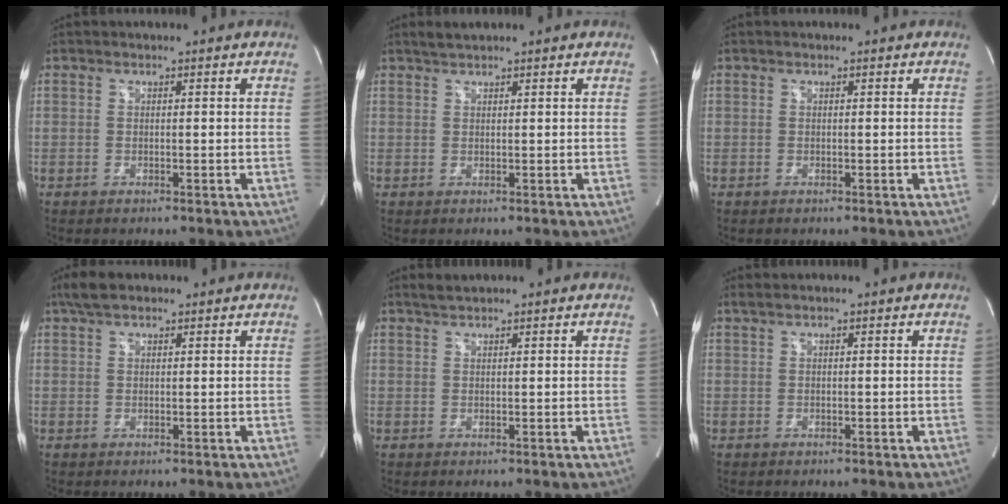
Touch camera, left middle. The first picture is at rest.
{"total": 1.5, "force": [1.4, 0.2, 0.6], "torque": [-0.017, 0.011, 0.030]}
{"total": 0.0}
{"total": 3.3, "force": [2.5, 1.4, 1.8], "torque": [-0.040, 0.019, 0.047]}
{"total": 1.3, "force": [1.2, -0.1, 0.4], "torque": [-0.010, 0.009, 0.028]}
{"total": 0.8, "force": [0.6, 0.0, 0.5], "torque": [-0.019, 0.015, 0.017]}